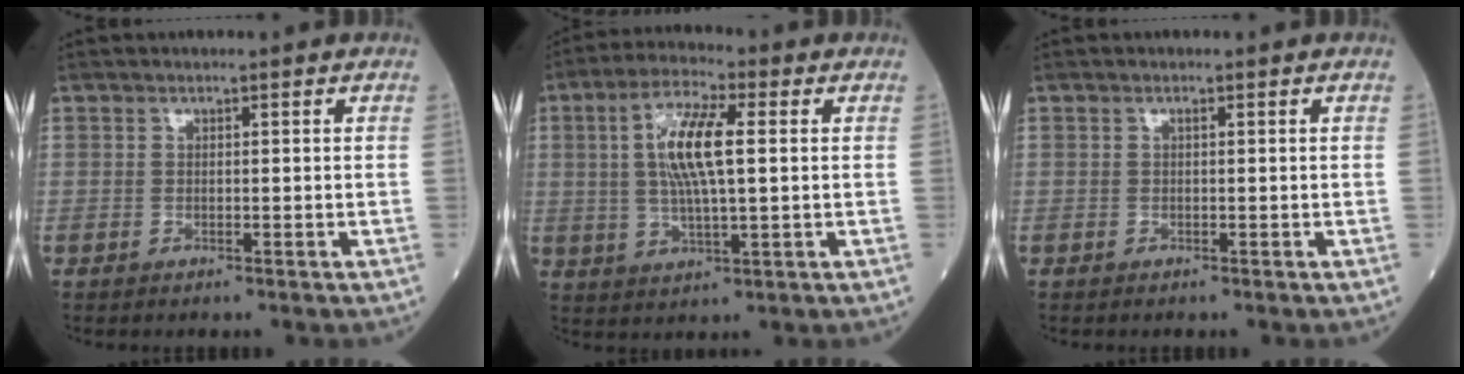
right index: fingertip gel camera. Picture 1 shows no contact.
{"total": 9.9, "force": [1.7, 2.1, 9.6], "torque": [-0.193, 0.009, 0.031]}
{"total": 0.0}